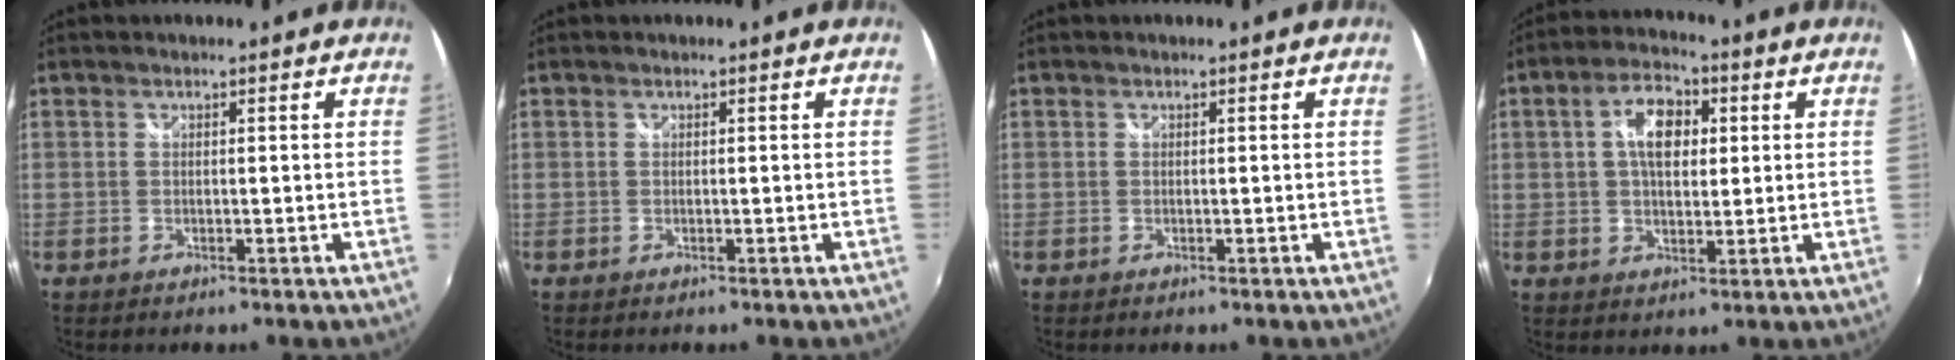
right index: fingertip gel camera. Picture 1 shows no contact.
{"total": 0.0}
{"total": 0.0}
{"total": 8.1, "force": [2.1, 4.5, 6.4], "torque": [-0.112, 0.021, 0.037]}